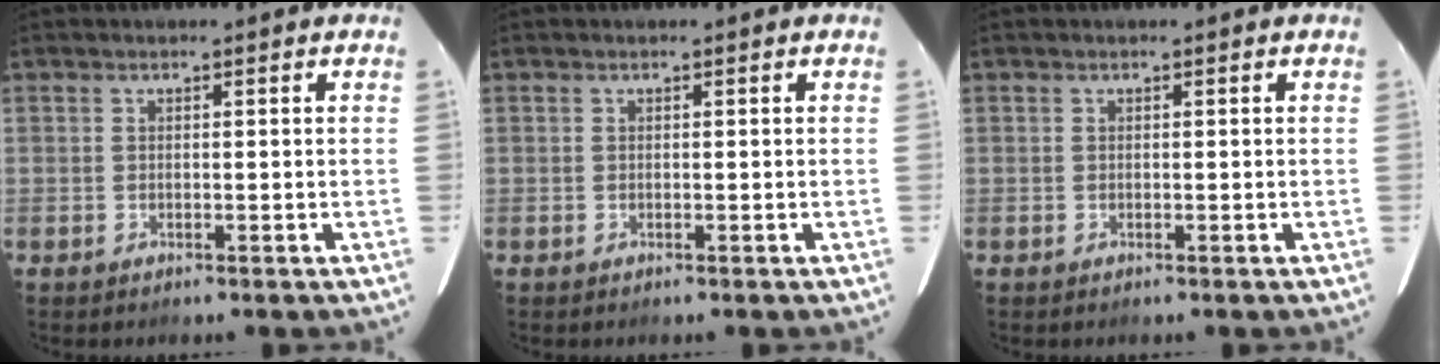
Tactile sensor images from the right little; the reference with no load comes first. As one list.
[{"total": 0.0}, {"total": 0.0}]